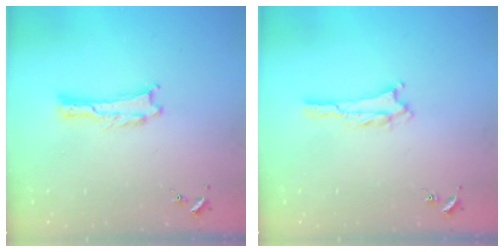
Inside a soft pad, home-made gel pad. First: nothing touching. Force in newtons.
{"total": 2.1, "press": 2.1, "slide": 0.3}